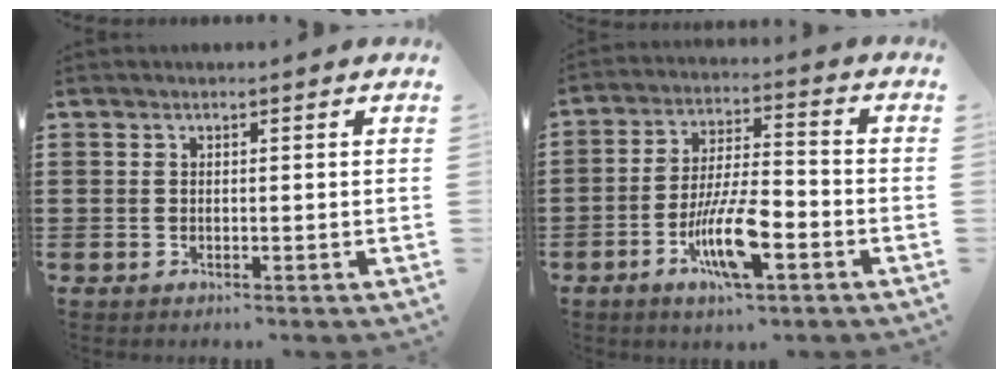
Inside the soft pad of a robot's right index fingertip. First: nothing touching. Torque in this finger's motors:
{"motor_torque": [2.14, 0.00, 0.54, 0.18]}